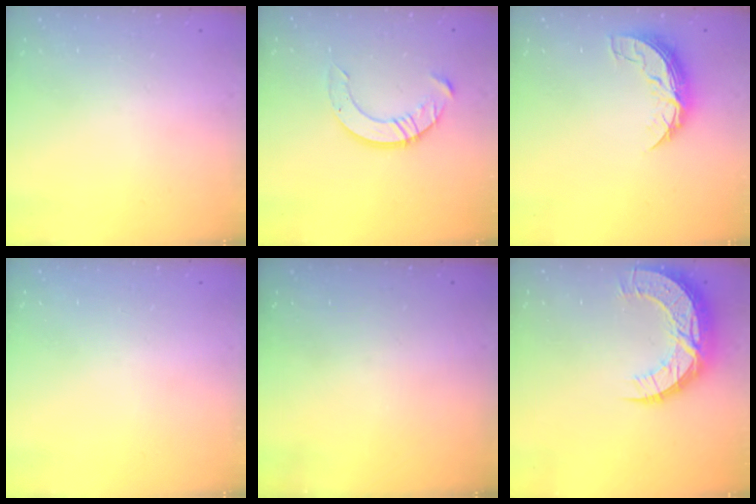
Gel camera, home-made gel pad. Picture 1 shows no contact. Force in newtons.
{"total": 10.5, "press": 10.5, "slide": 0.9}
{"total": 8.0, "press": 8.0, "slide": 0.5}
{"total": 0.0}
{"total": 0.0}
{"total": 13.7, "press": 13.7, "slide": 1.0}